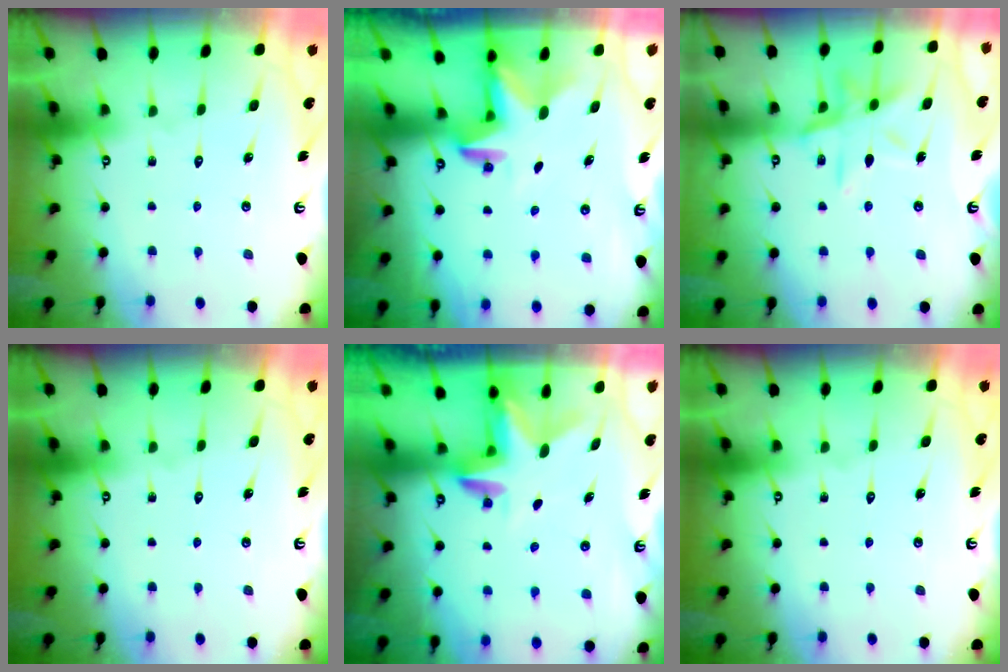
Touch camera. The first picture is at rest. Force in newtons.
{"total": 2.7, "press": 2.7, "slide": 0.3}
{"total": 12.4, "press": 12.4, "slide": 0.9}
{"total": 0.0}
{"total": 3.1, "press": 3.1, "slide": 0.3}
{"total": 0.0}